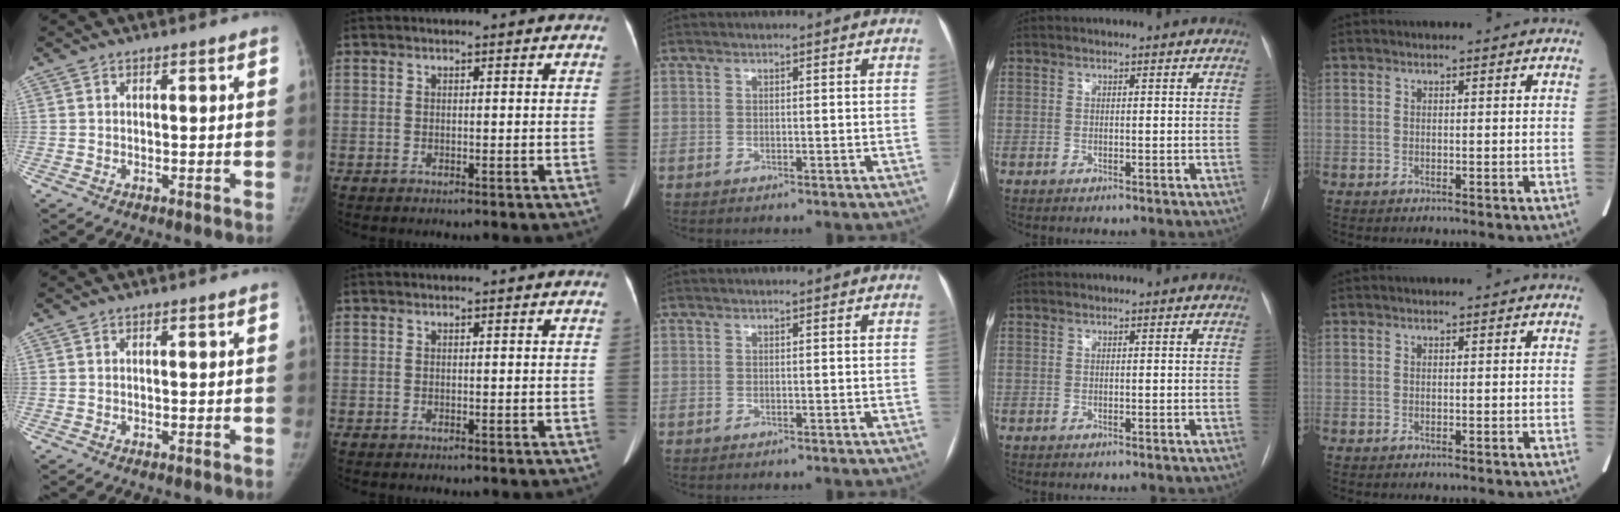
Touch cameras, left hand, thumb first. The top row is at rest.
{}